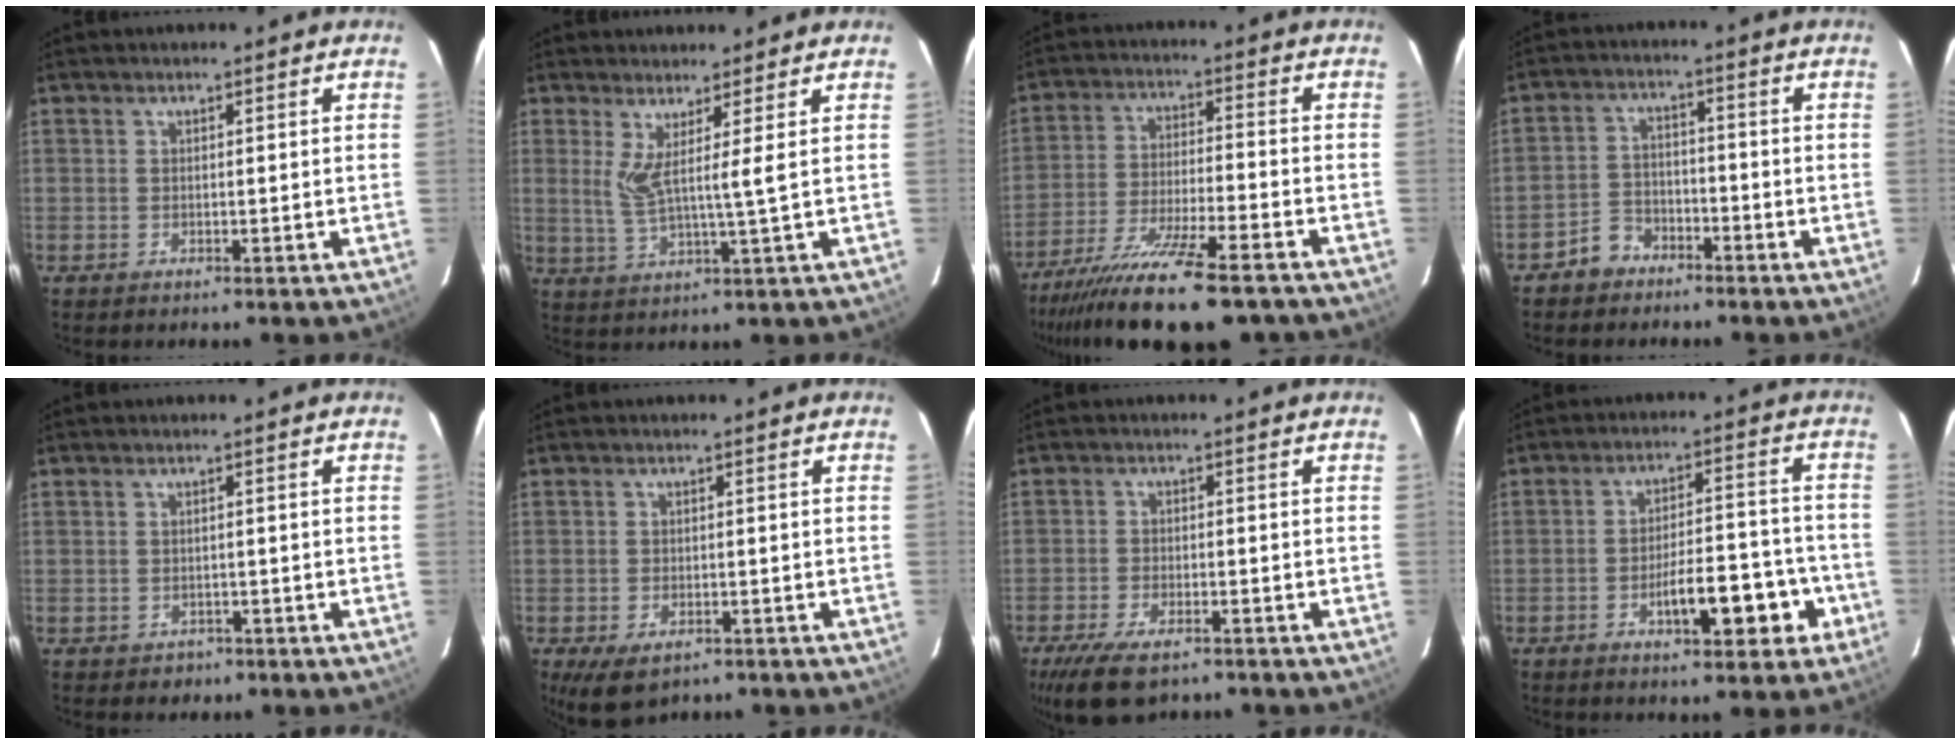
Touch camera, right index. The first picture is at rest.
{"total": 4.7, "force": [1.6, -1.1, 4.3], "torque": [-0.086, -0.013, 0.037]}
{"total": 17.6, "force": [-13.9, 1.5, 10.7], "torque": [-0.174, -0.037, -0.228]}
{"total": 4.5, "force": [-3.2, 3.0, 0.7], "torque": [-0.013, 0.013, -0.059]}
{"total": 1.7, "force": [-1.0, 1.4, 0.2], "torque": [-0.005, 0.004, -0.011]}
{"total": 5.7, "force": [-3.5, 3.2, 3.2], "torque": [-0.060, -0.009, -0.048]}
{"total": 8.5, "force": [-6.1, 3.0, 5.0], "torque": [-0.088, -0.013, -0.099]}
{"total": 9.7, "force": [-4.3, 3.1, 8.2], "torque": [-0.118, 0.025, -0.059]}